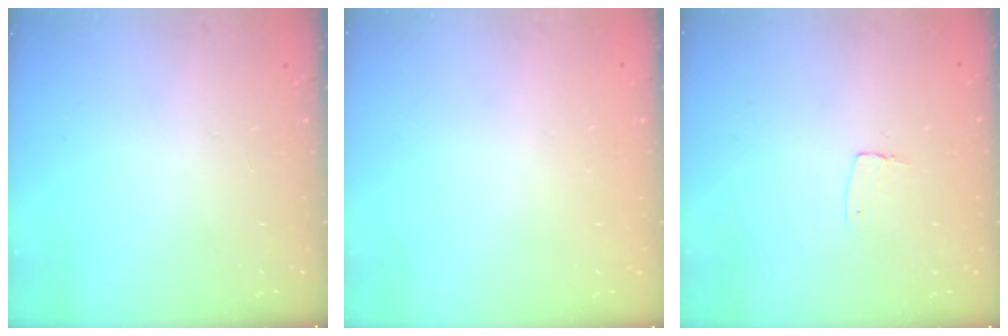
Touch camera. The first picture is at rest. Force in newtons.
{"total": 0.0}
{"total": 3.8, "press": 3.8, "slide": 0.2}